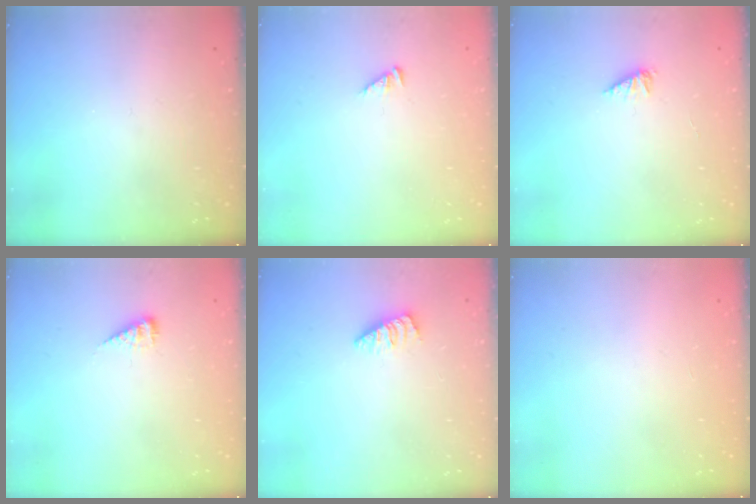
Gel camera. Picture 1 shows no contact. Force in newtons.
{"total": 2.5, "press": 2.5, "slide": 0.4}
{"total": 2.1, "press": 2.1, "slide": 0.3}
{"total": 4.6, "press": 4.6, "slide": 0.7}
{"total": 1.0, "press": 1.0, "slide": 0.2}
{"total": 0.0}